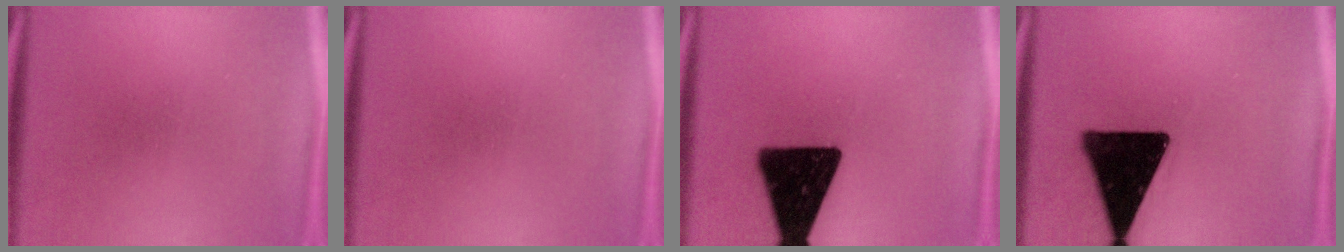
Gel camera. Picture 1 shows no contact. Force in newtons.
{"total": 0.0}
{"total": 19.5}
{"total": 18.3}